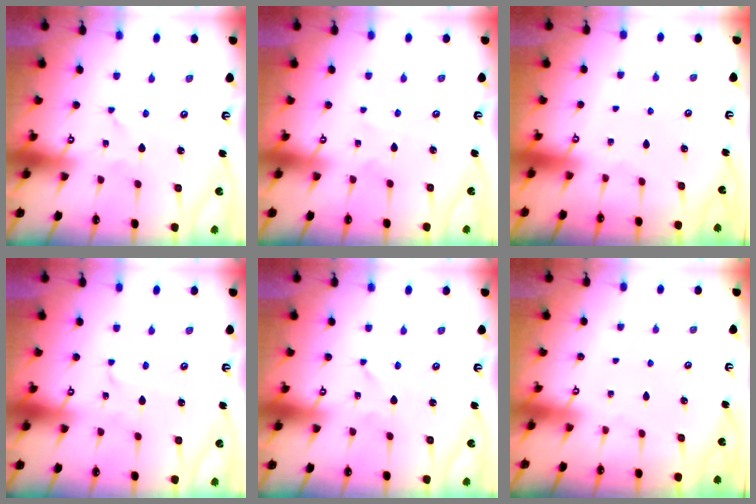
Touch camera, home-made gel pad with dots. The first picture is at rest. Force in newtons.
{"total": 2.2, "press": 2.2, "slide": 0.2}
{"total": 0.0}
{"total": 1.7, "press": 1.7, "slide": 0.2}
{"total": 0.0}
{"total": 0.0}